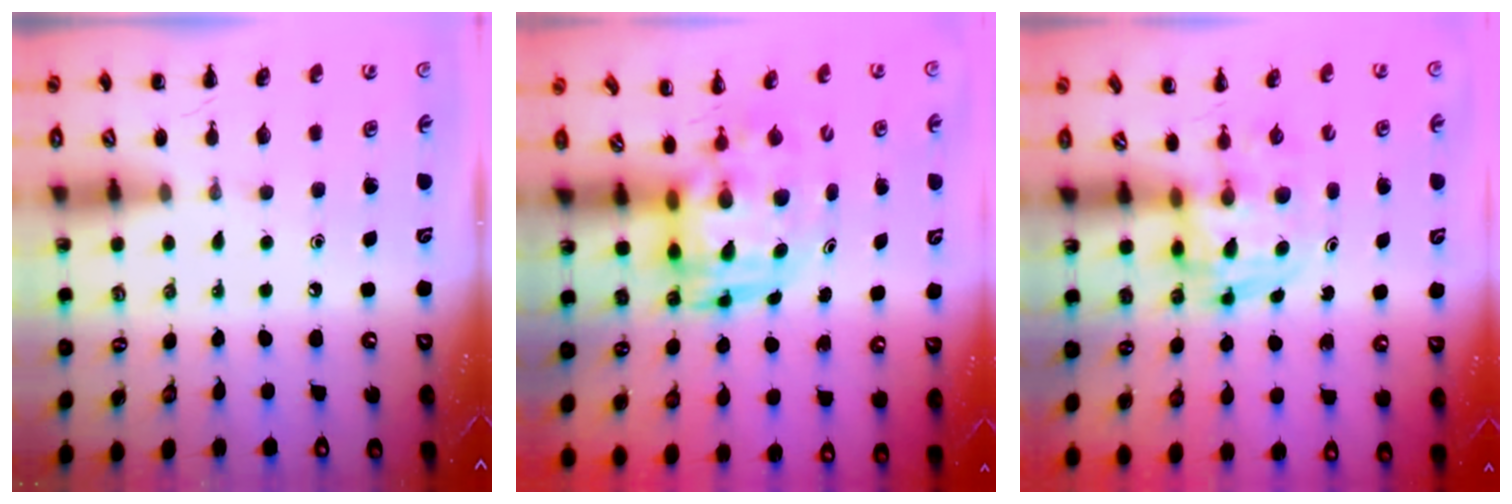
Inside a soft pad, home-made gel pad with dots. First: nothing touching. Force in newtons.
{"total": 3.9, "press": 3.8, "slide": 0.8}
{"total": 3.7, "press": 3.7, "slide": 0.6}